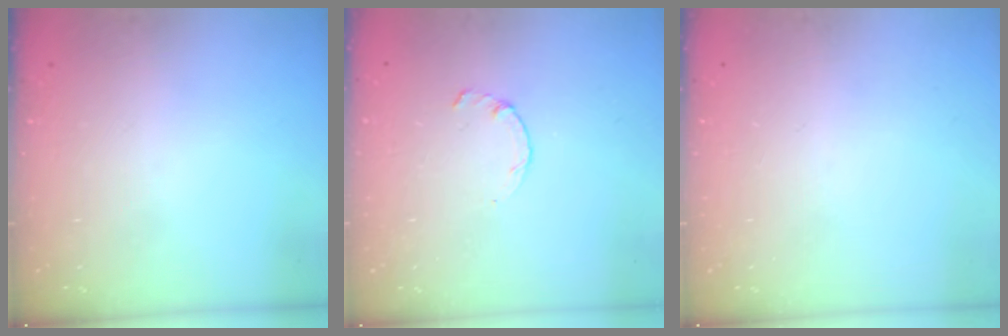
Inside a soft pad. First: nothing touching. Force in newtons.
{"total": 0.9, "press": 0.8, "slide": 0.3}
{"total": 0.0}